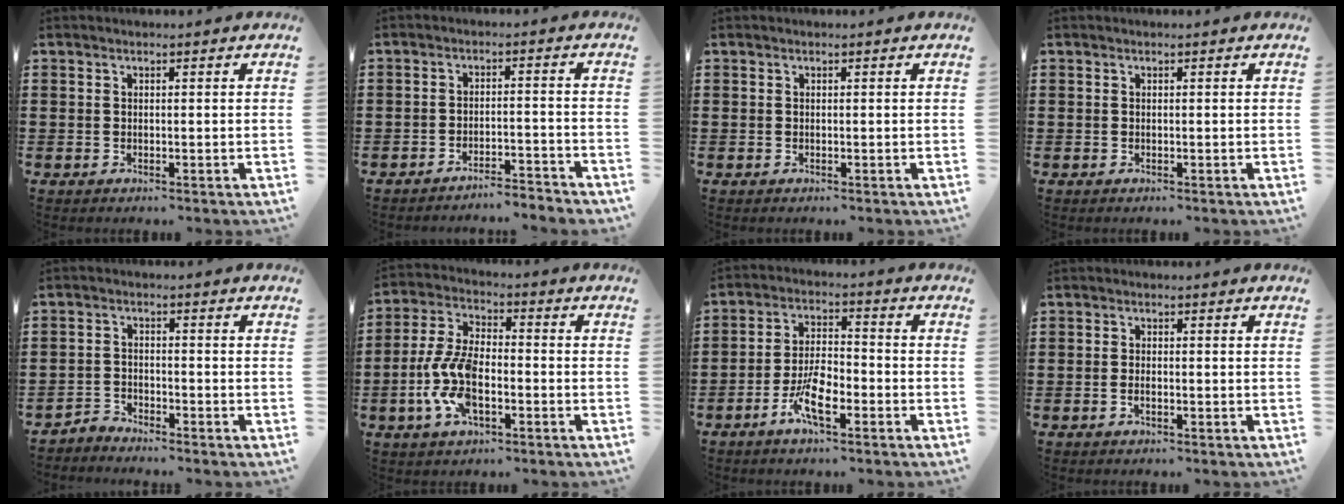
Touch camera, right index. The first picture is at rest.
{"total": 3.6, "force": [-3.6, -0.2, 0.4], "torque": [-0.012, -0.001, -0.077]}
{"total": 0.0}
{"total": 0.0}
{"total": 2.7, "force": [-2.7, 0.1, -0.2], "torque": [-0.005, 0.003, -0.058]}
{"total": 9.6, "force": [-2.8, 4.6, 7.9], "torque": [-0.189, -0.005, -0.057]}
{"total": 6.9, "force": [-3.6, 2.4, 5.4], "torque": [-0.119, 0.000, -0.070]}
{"total": 0.9, "force": [-0.4, 0.1, 0.8], "torque": [-0.018, -0.009, -0.004]}